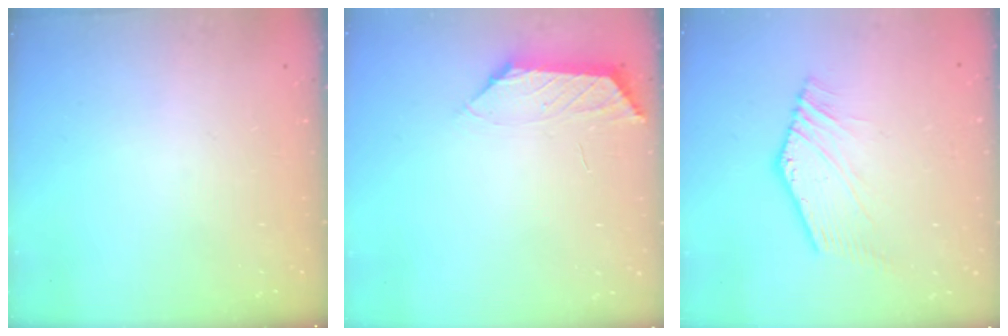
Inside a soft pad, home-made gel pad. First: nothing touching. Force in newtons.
{"total": 0.9, "press": 0.7, "slide": 0.4}
{"total": 2.7, "press": 2.5, "slide": 1.1}